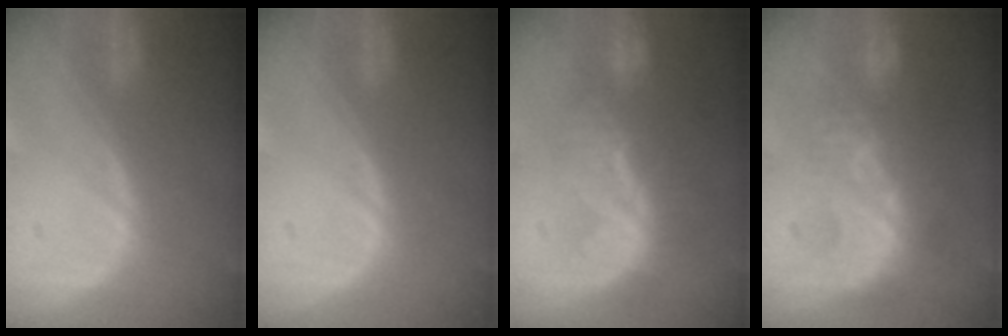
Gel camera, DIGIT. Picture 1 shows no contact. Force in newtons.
{"total": 0.0}
{"total": 8.0, "press": 7.8, "slide": 2.1}
{"total": 9.8, "press": 8.5, "slide": 4.8}